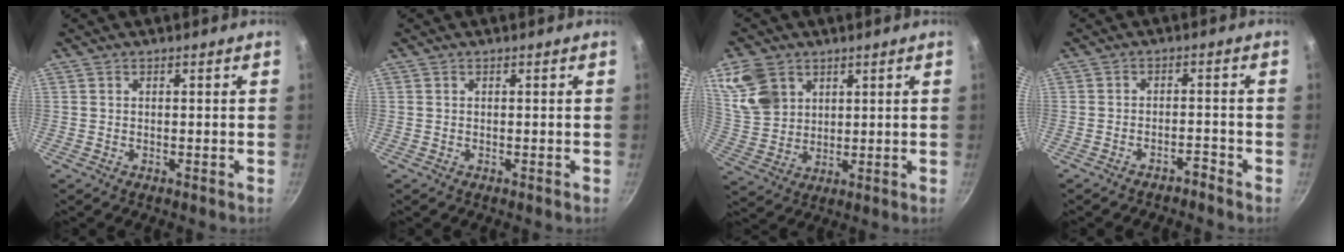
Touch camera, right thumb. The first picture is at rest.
{"total": 0.0}
{"total": 10.1, "force": [5.0, 7.4, 4.8], "torque": [-0.073, -0.017, 0.112]}
{"total": 2.3, "force": [-2.0, 0.6, 0.9], "torque": [-0.012, 0.027, -0.026]}